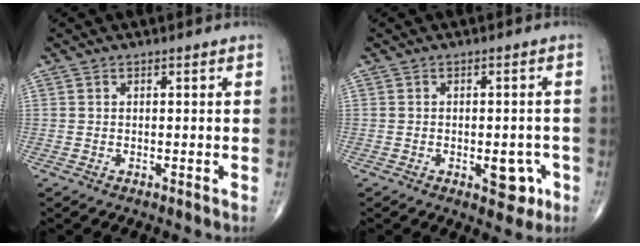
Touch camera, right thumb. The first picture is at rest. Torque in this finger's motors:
{"motor_torque": [2.88, 2.13, 1.90, -0.82, 0.74]}